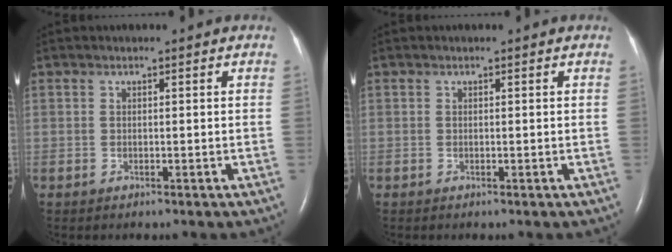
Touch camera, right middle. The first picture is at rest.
{"total": 0.0}